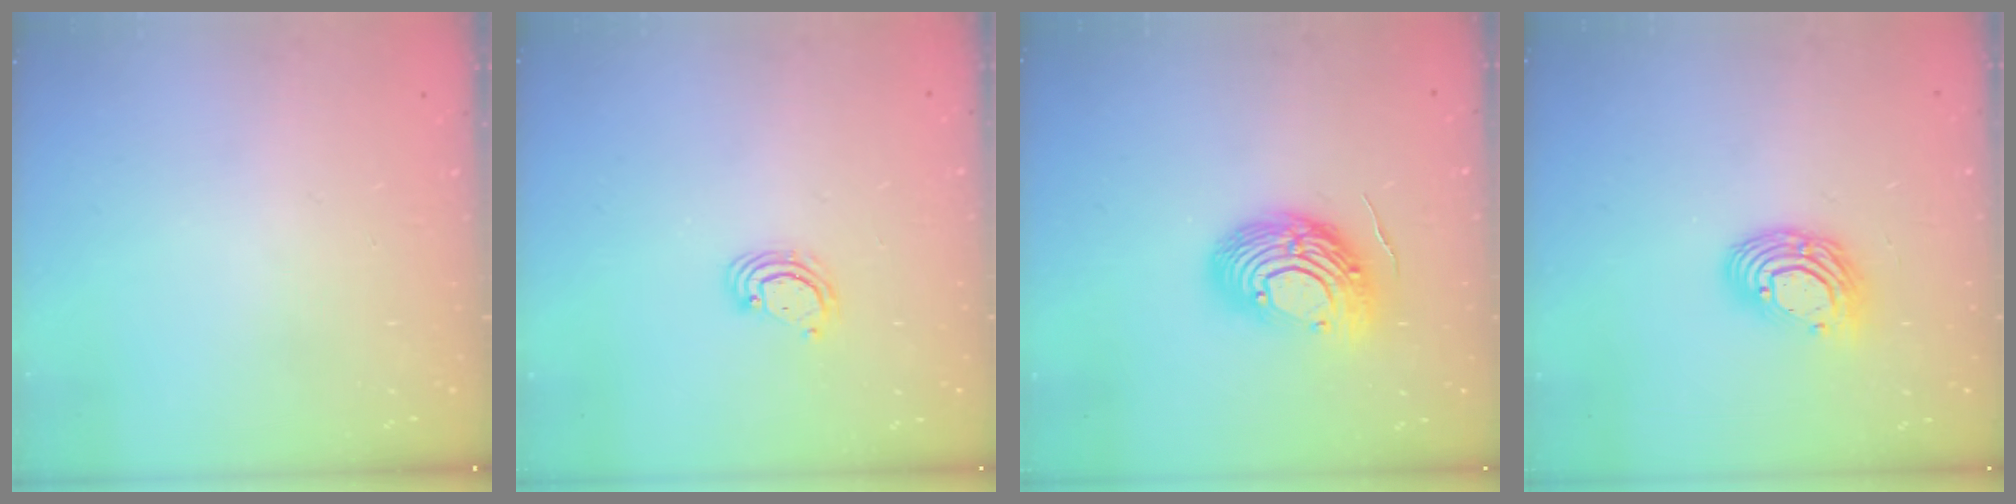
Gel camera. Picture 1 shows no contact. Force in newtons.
{"total": 2.8, "press": 2.8, "slide": 0.3}
{"total": 15.9, "press": 15.9, "slide": 1.3}
{"total": 11.0, "press": 10.9, "slide": 1.1}